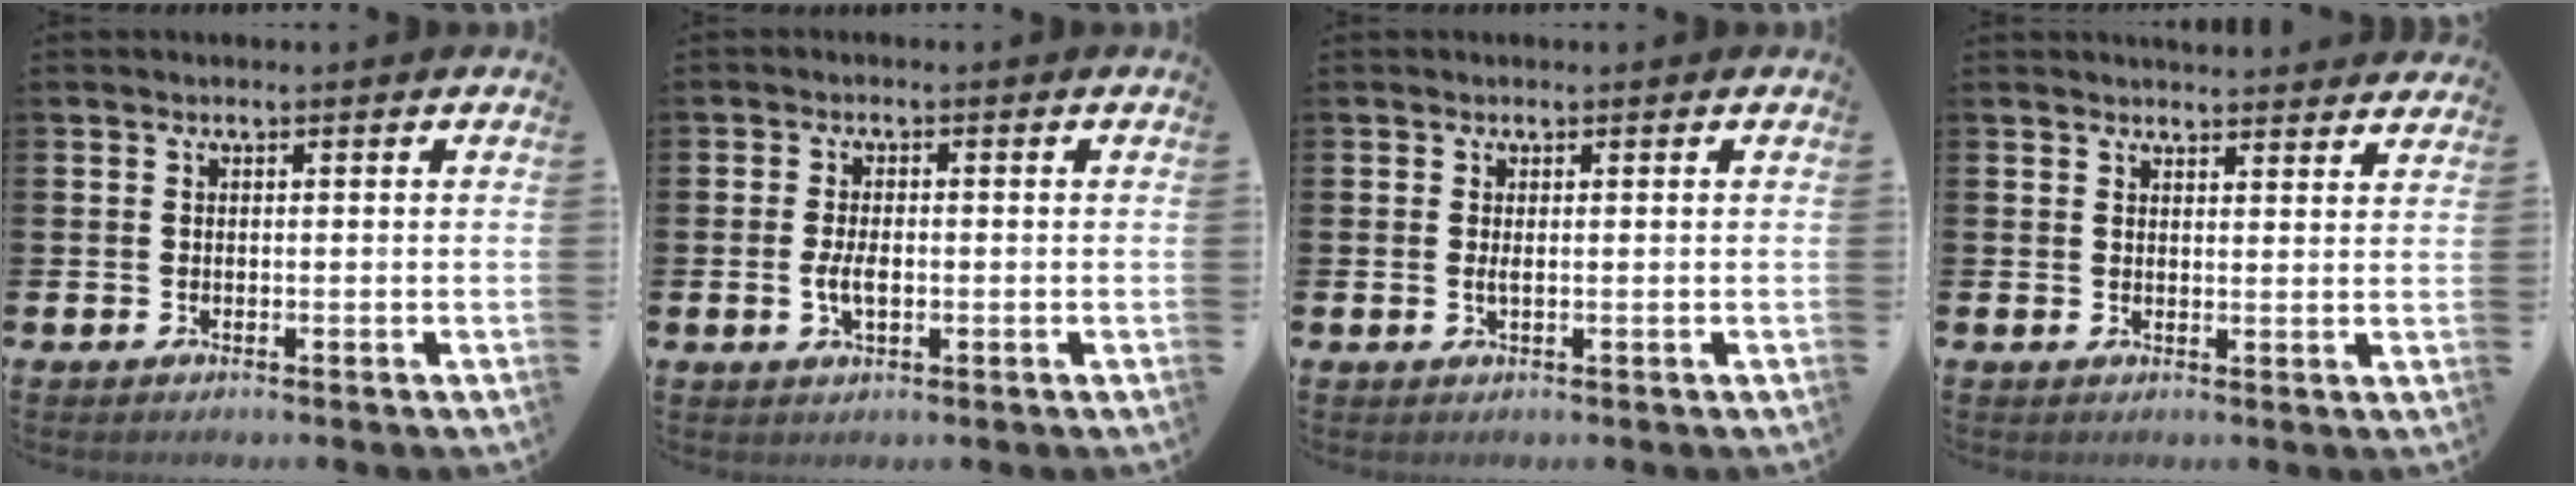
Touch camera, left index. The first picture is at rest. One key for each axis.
{"total": 3.1, "fx": -0.3, "fy": 1.5, "fz": 2.7, "tx": -0.047, "ty": 0.002, "tz": -0.008}
{"total": 0.8, "fx": 0.1, "fy": 0.1, "fz": 0.8, "tx": -0.019, "ty": 0.002, "tz": 0.003}
{"total": 3.1, "fx": 3.1, "fy": 0.2, "fz": -0.1, "tx": 0.010, "ty": -0.023, "tz": 0.054}